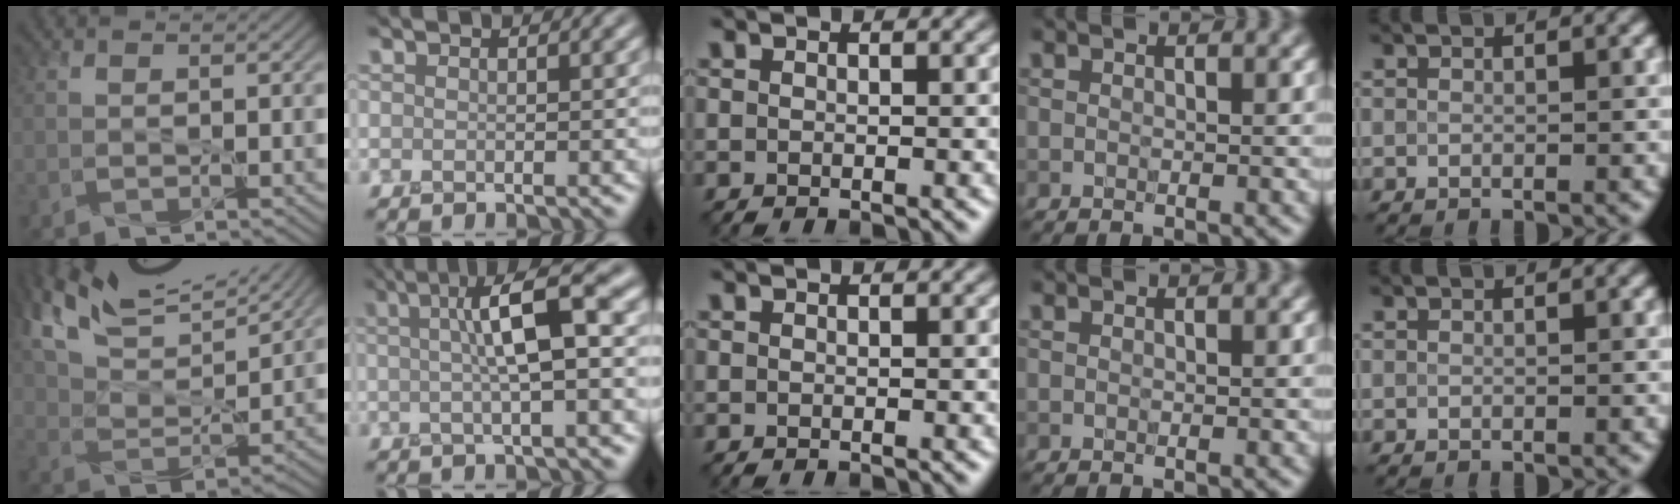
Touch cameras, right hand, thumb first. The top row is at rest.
{"thumb": {"total": 14.1, "force": [11.3, 4.5, 7.0], "torque": [-0.166, 0.015, 0.198]}, "index": {"total": 6.7, "force": [1.3, 1.2, 6.5], "torque": [-0.097, 0.019, 0.014]}}